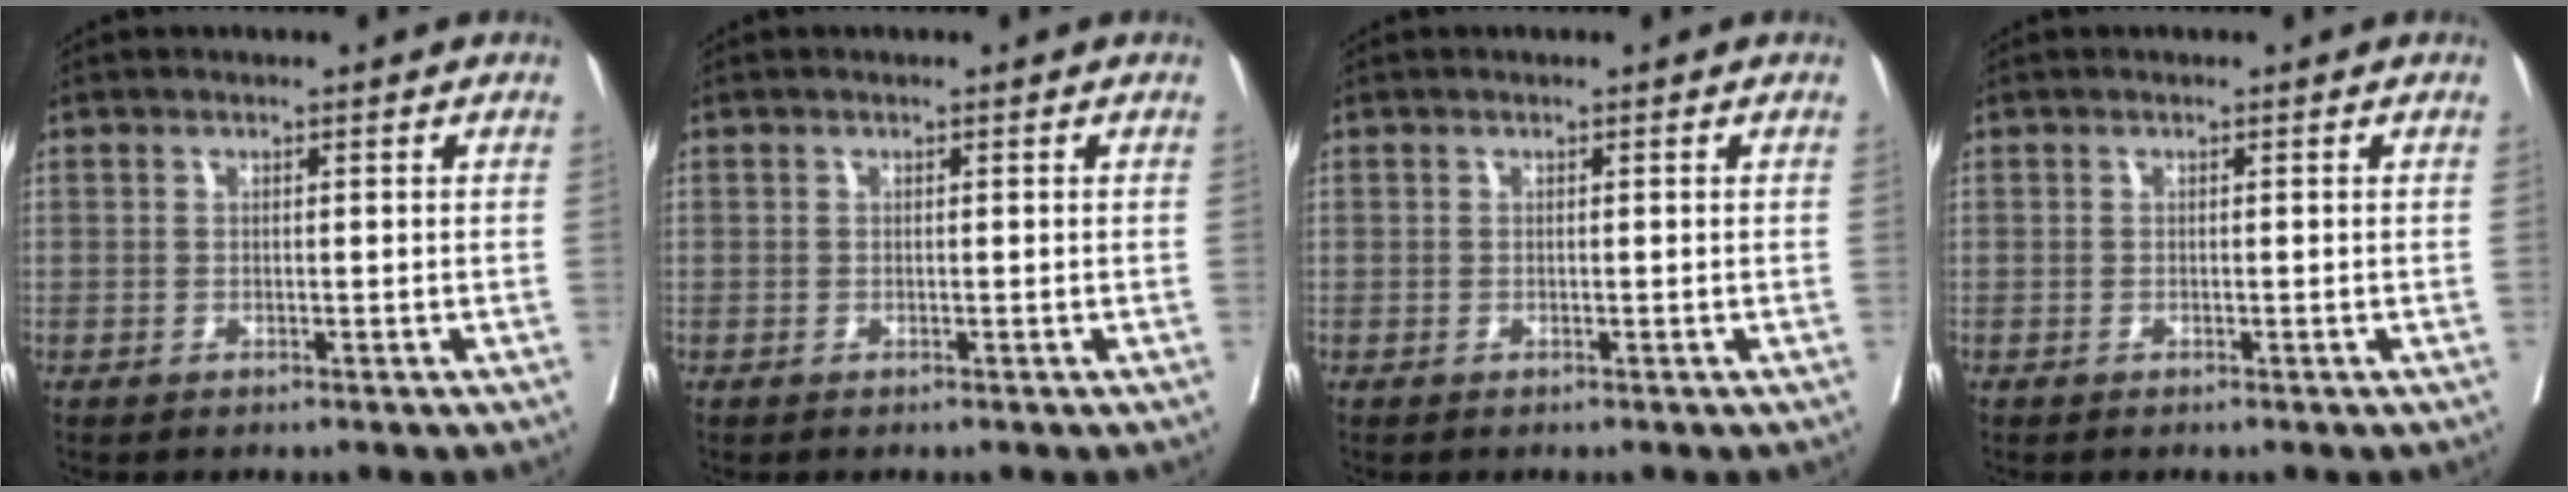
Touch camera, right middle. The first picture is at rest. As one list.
[{"total": 0.0}, {"total": 0.0}, {"total": 0.0}]